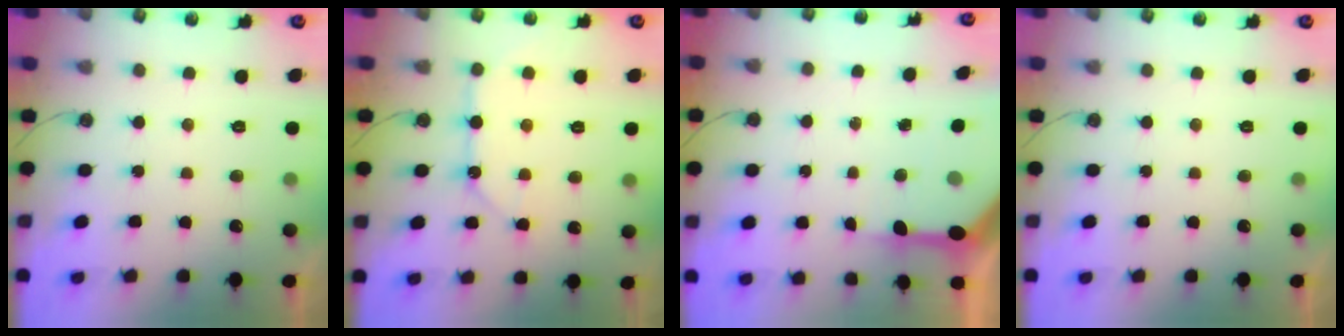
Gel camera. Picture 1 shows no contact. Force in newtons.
{"total": 10.6, "press": 10.6, "slide": 0.6}
{"total": 8.6, "press": 8.5, "slide": 1.0}
{"total": 0.0}